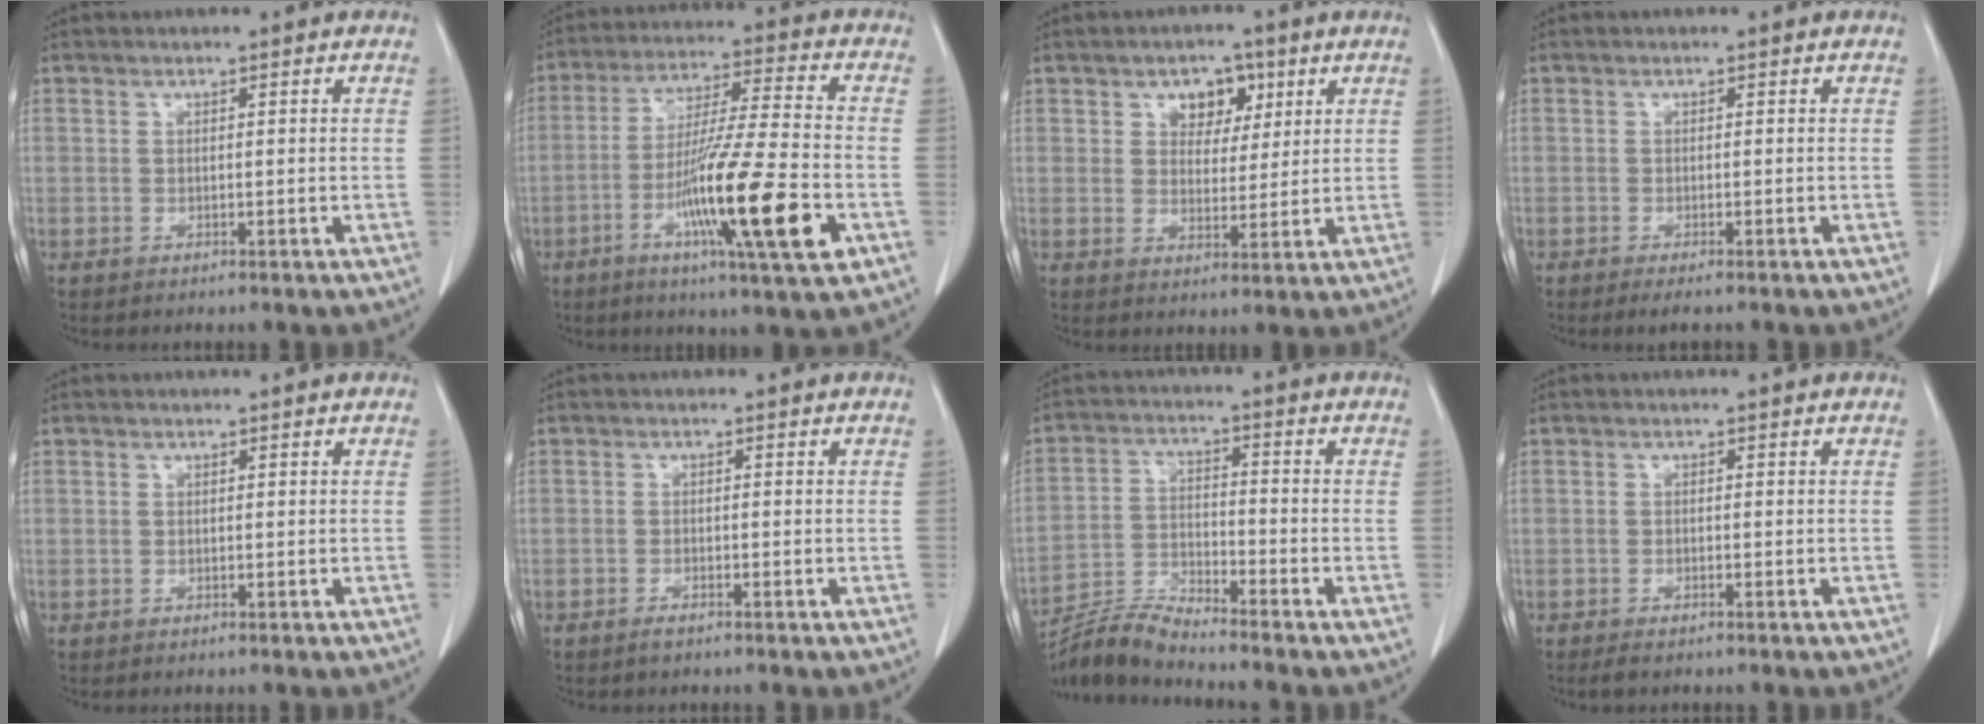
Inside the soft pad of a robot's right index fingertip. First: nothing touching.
{"total": 17.3, "force": [-6.1, 0.1, 16.2], "torque": [-0.292, -0.022, -0.106]}
{"total": 5.3, "force": [2.6, 3.5, 3.0], "torque": [-0.039, 0.008, 0.041]}
{"total": 2.3, "force": [-1.8, 0.3, 1.4], "torque": [-0.013, -0.005, -0.025]}
{"total": 0.0}
{"total": 1.1, "force": [-0.9, 0.2, 0.6], "torque": [-0.011, 0.000, -0.016]}
{"total": 7.3, "force": [-7.0, -1.1, 1.8], "torque": [-0.043, -0.013, -0.137]}
{"total": 1.8, "force": [-1.4, 0.3, 1.0], "torque": [-0.016, -0.004, -0.023]}